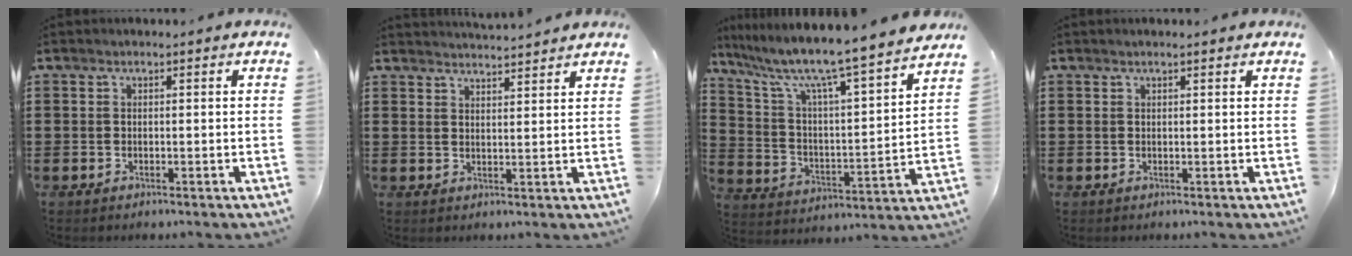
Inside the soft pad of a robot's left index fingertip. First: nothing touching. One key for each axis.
{"total": 2.9, "fx": 2.9, "fy": -0.4, "fz": 0.0, "tx": -0.007, "ty": -0.012, "tz": 0.054}
{"total": 8.5, "fx": 7.4, "fy": -0.2, "fz": 4.3, "tx": -0.117, "ty": -0.066, "tz": 0.113}
{"total": 0.6, "fx": 0.5, "fy": 0.0, "fz": 0.4, "tx": -0.009, "ty": -0.001, "tz": 0.009}